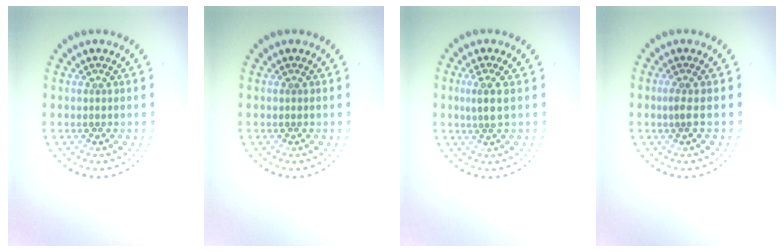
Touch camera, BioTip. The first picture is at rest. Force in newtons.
{"total": 0.0}
{"total": 1.9, "press": 1.6, "slide": 1.0}
{"total": 0.7, "press": 0.5, "slide": 0.6}